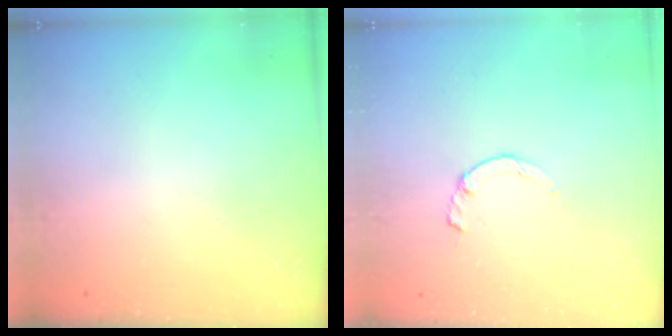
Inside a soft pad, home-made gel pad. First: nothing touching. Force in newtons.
{"total": 2.2, "press": 2.2, "slide": 0.2}